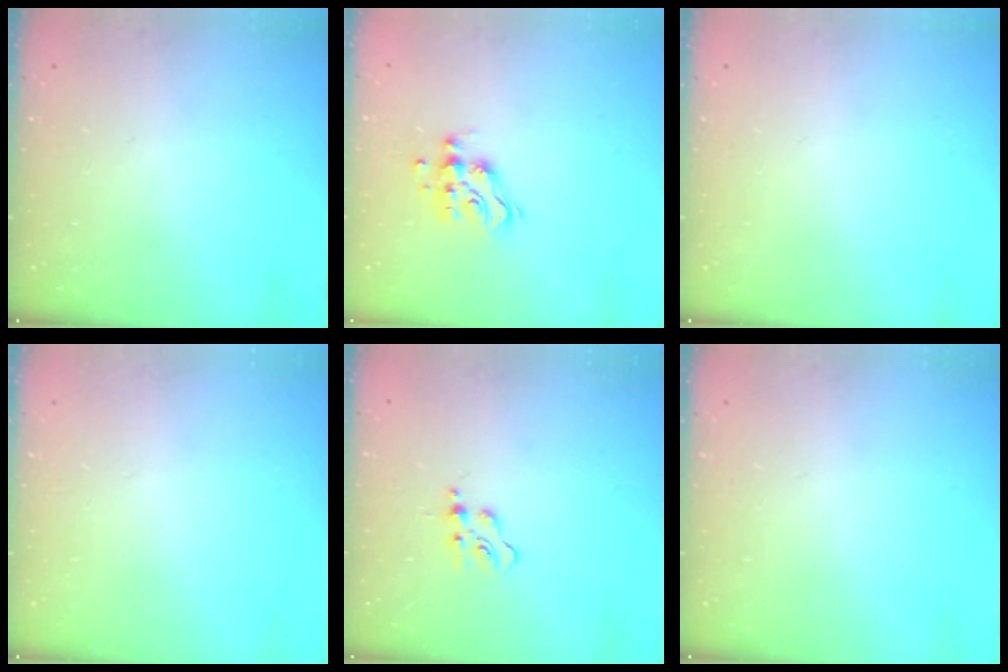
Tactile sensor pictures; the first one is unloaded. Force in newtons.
{"total": 10.2, "press": 10.2, "slide": 0.7}
{"total": 0.0}
{"total": 0.0}
{"total": 5.0, "press": 5.0, "slide": 0.5}
{"total": 0.0}